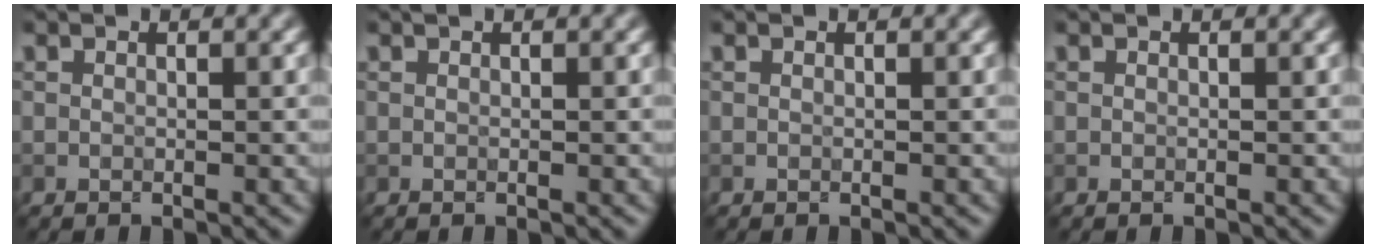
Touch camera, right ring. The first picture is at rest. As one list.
[{"total": 0.0}, {"total": 0.0}, {"total": 0.0}]